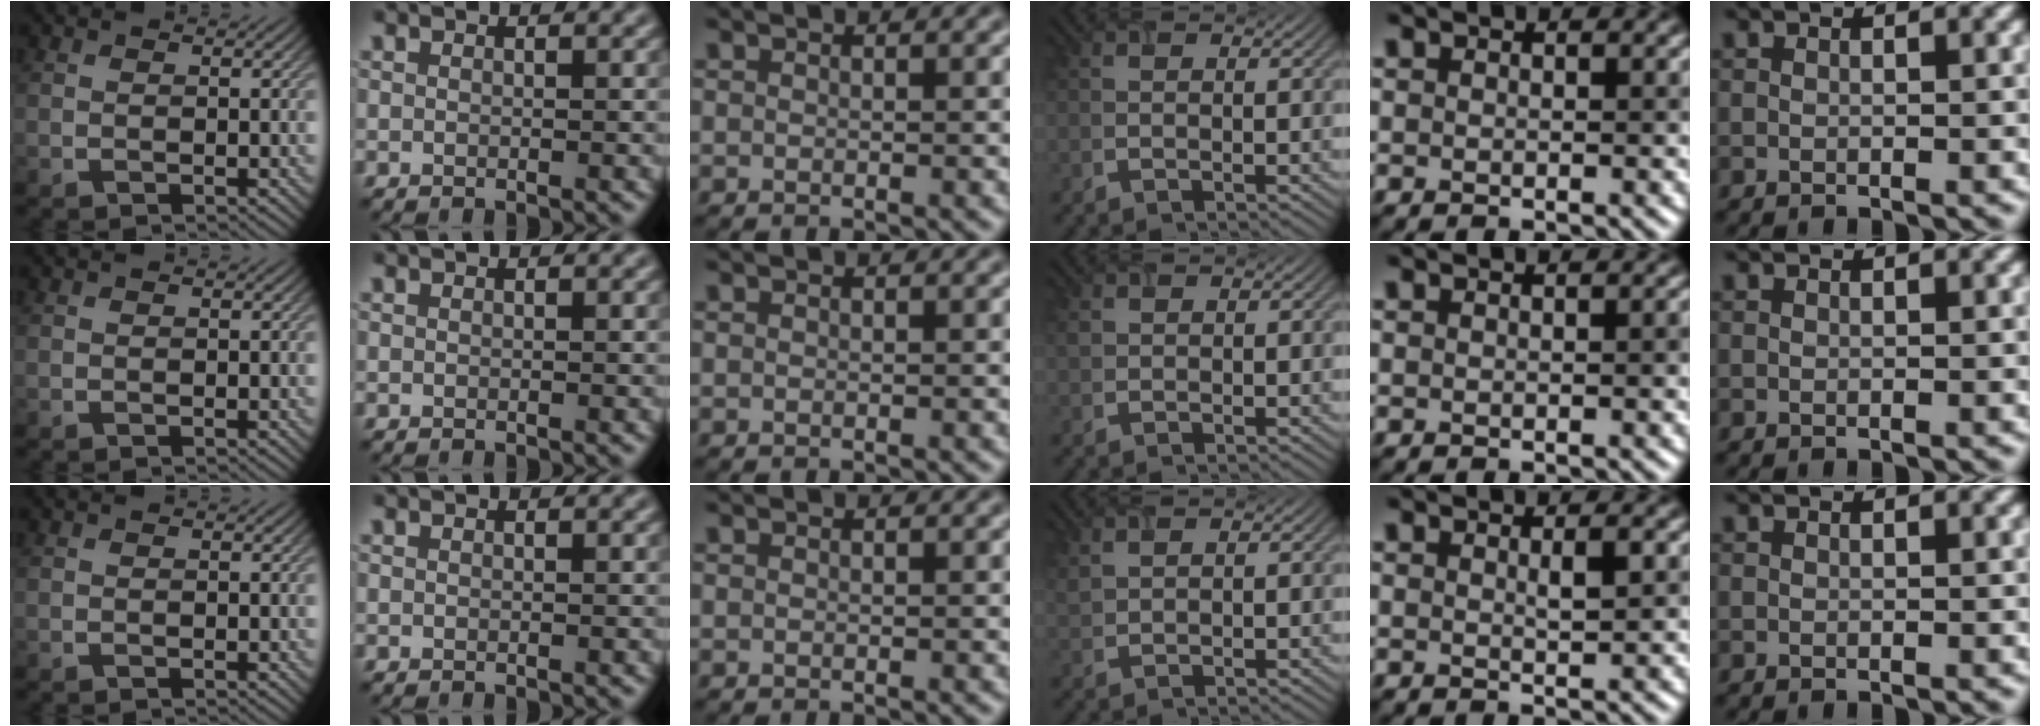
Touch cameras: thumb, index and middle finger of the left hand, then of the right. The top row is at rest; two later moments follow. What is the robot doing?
{"motion": "close", "object": "airpods case & airpods"}